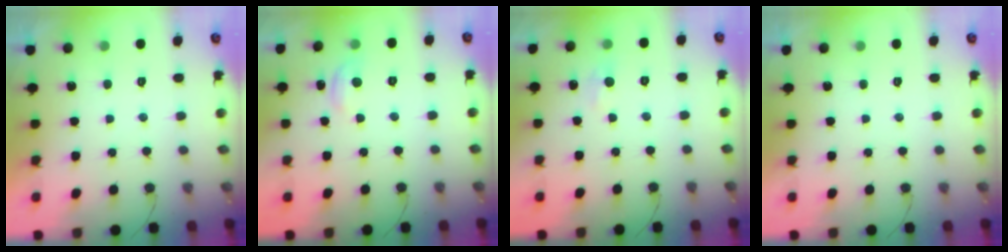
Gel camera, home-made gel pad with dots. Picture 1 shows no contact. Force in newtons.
{"total": 5.0, "press": 5.0, "slide": 0.2}
{"total": 5.0, "press": 5.0, "slide": 0.6}
{"total": 0.0}